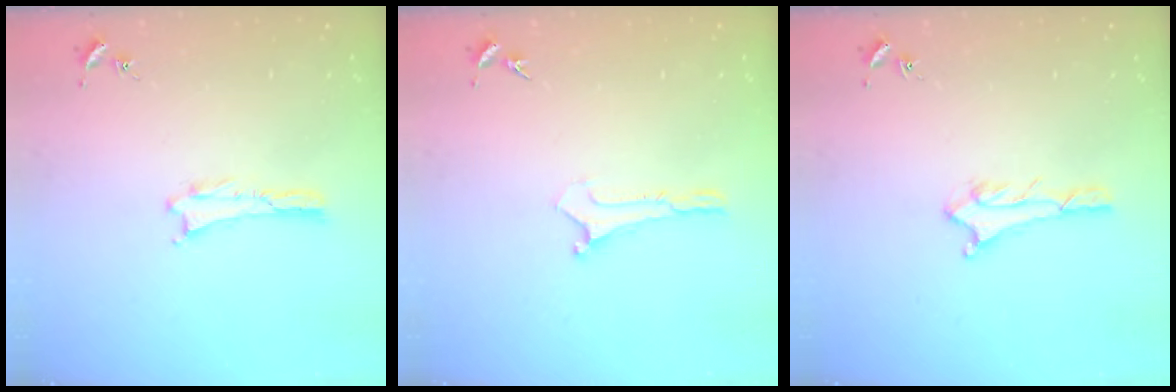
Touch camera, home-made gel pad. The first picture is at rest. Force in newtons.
{"total": 0.0}
{"total": 1.6, "press": 1.6, "slide": 0.1}